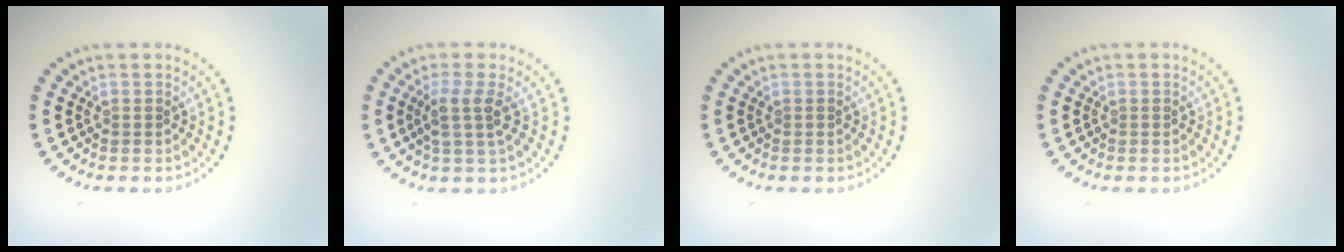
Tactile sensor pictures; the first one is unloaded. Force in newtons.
{"total": 2.5, "press": 2.0, "slide": 1.5}
{"total": 0.0}
{"total": 0.0}